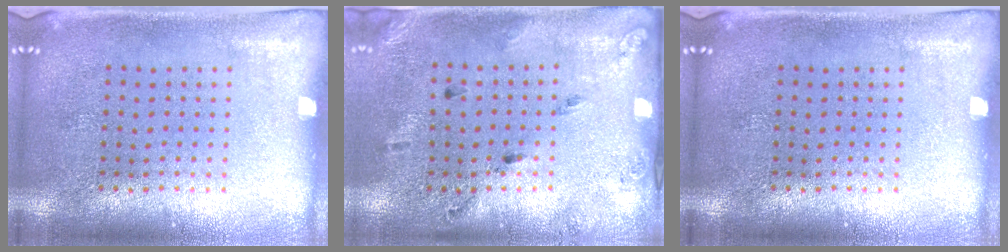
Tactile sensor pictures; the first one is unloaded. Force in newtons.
{"total": 1.8, "press": 1.1, "slide": 1.5}
{"total": 0.0}